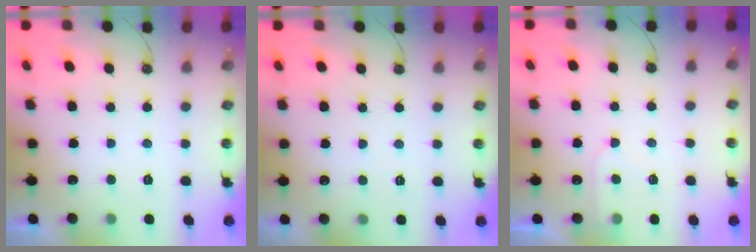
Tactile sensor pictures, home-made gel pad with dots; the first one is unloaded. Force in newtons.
{"total": 2.4, "press": 2.4, "slide": 0.4}
{"total": 5.0, "press": 5.0, "slide": 0.5}